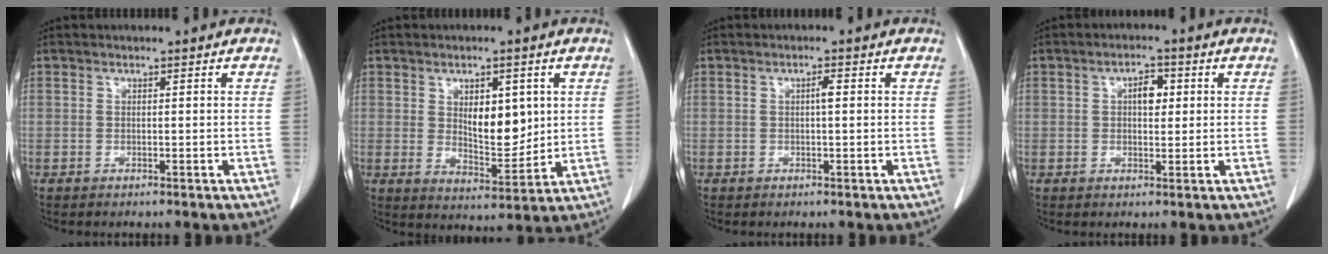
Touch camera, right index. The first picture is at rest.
{"total": 7.6, "force": [1.9, 3.4, 6.6], "torque": [-0.105, -0.006, 0.040]}
{"total": 1.3, "force": [0.1, 0.2, 1.2], "torque": [-0.024, 0.003, 0.000]}
{"total": 3.5, "force": [0.8, 1.7, 2.9], "torque": [-0.049, 0.007, 0.011]}